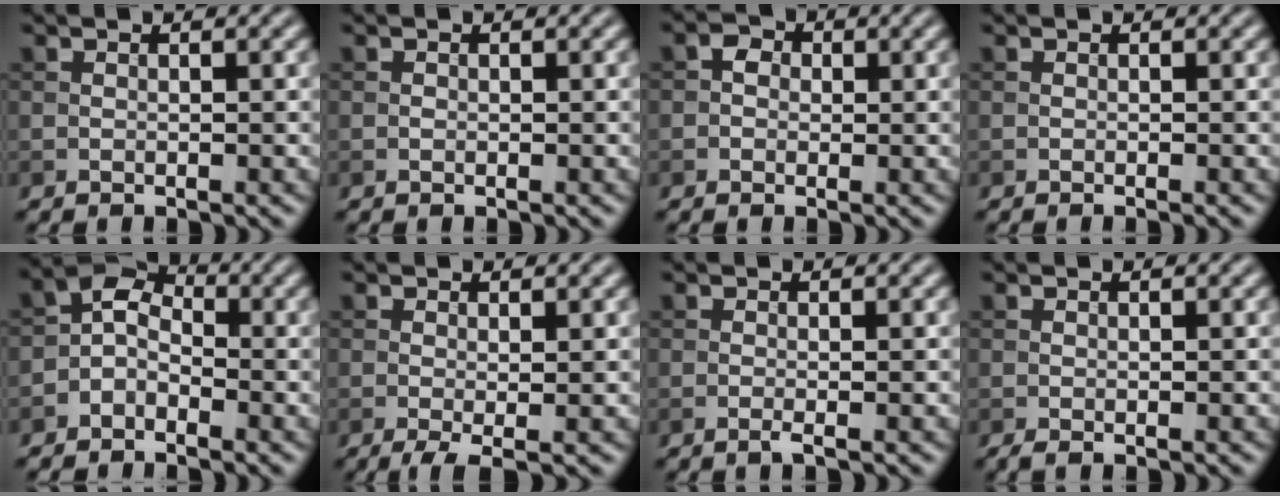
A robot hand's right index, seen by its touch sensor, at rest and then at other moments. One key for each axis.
{"total": 0.0}
{"total": 1.4, "fx": -0.1, "fy": 1.2, "fz": 0.6, "tx": -0.005, "ty": 0.001, "tz": -0.006}
{"total": 0.5, "fx": -0.2, "fy": 0.1, "fz": 0.4, "tx": -0.003, "ty": -0.003, "tz": -0.006}
{"total": 3.2, "fx": -1.5, "fy": 2.1, "fz": 1.8, "tx": -0.032, "ty": 0.014, "tz": -0.038}
{"total": 2.1, "fx": -0.6, "fy": 0.3, "fz": 1.9, "tx": -0.040, "ty": -0.007, "tz": -0.013}
{"total": 0.9, "fx": -0.4, "fy": 0.1, "fz": 0.9, "tx": -0.016, "ty": -0.005, "tz": -0.008}
{"total": 0.7, "fx": -0.2, "fy": 0.2, "fz": 0.6, "tx": -0.013, "ty": -0.005, "tz": -0.003}